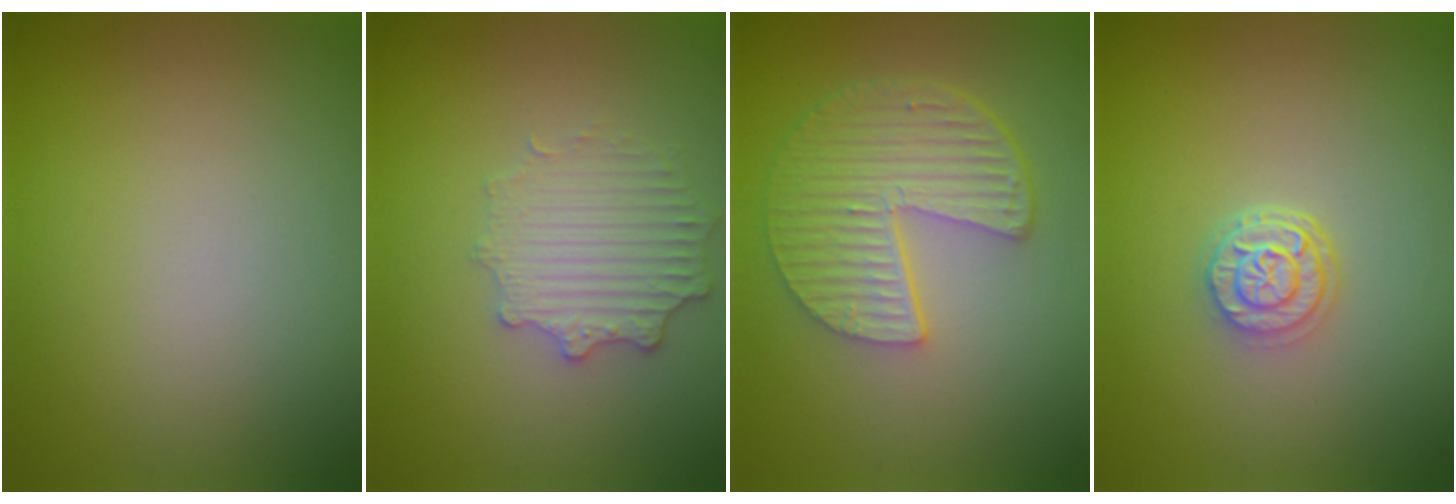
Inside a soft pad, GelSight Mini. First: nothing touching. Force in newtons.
{"total": 2.7, "press": 2.6, "slide": 0.8}
{"total": 5.8, "press": 4.2, "slide": 4.0}
{"total": 2.7, "press": 2.2, "slide": 1.6}